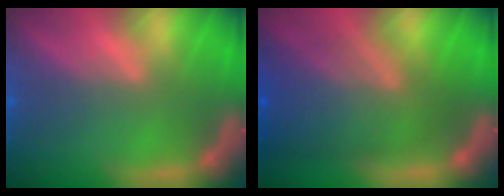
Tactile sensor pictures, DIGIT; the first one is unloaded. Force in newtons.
{"total": 8.5}